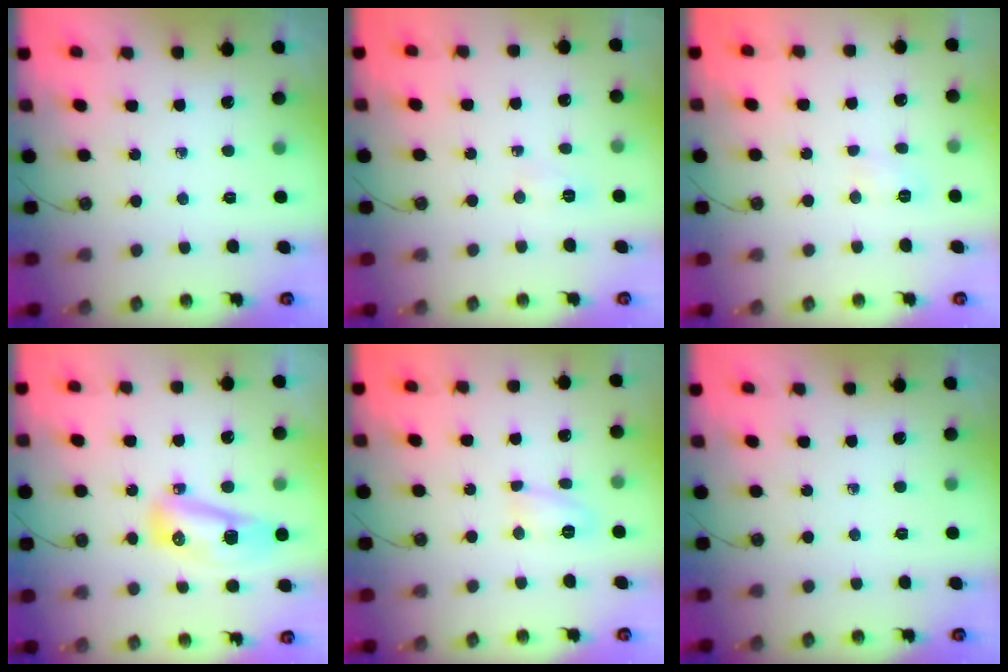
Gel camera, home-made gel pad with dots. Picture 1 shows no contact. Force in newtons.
{"total": 2.8, "press": 2.5, "slide": 1.2}
{"total": 3.5, "press": 3.5, "slide": 0.4}
{"total": 14.7, "press": 12.1, "slide": 8.3}
{"total": 6.0, "press": 6.0, "slide": 0.6}
{"total": 0.0}